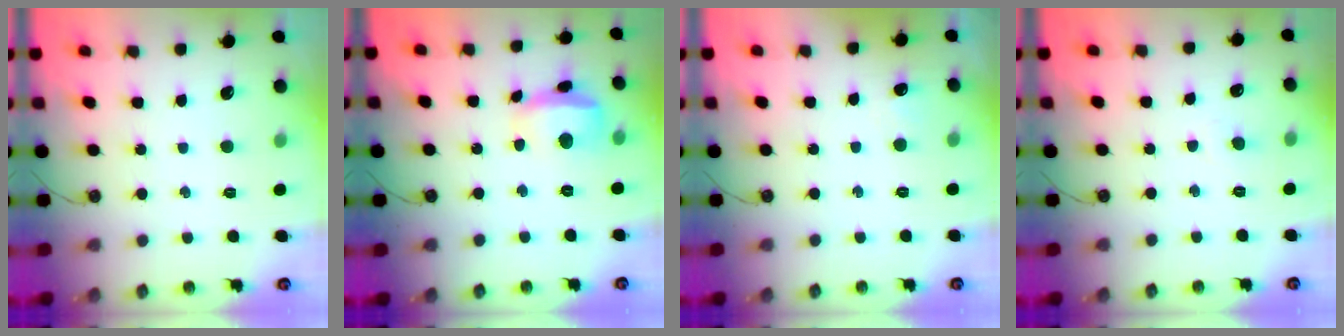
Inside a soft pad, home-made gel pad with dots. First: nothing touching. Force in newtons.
{"total": 10.8, "press": 10.7, "slide": 1.5}
{"total": 3.9, "press": 3.8, "slide": 0.5}
{"total": 3.0, "press": 3.0, "slide": 0.4}